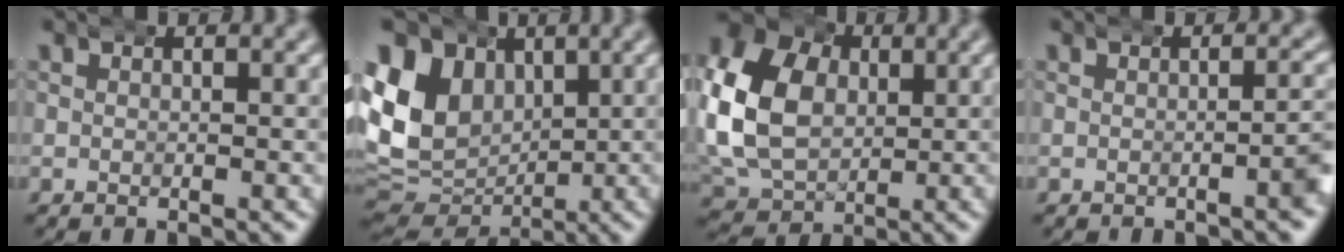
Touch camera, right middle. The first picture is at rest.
{"total": 15.2, "force": [0.5, 13.0, 7.9], "torque": [-0.169, -0.028, 0.011]}
{"total": 13.2, "force": [0.1, 11.1, 7.1], "torque": [-0.171, -0.017, 0.003]}
{"total": 2.2, "force": [-0.3, 0.7, 2.1], "torque": [-0.017, 0.011, -0.012]}